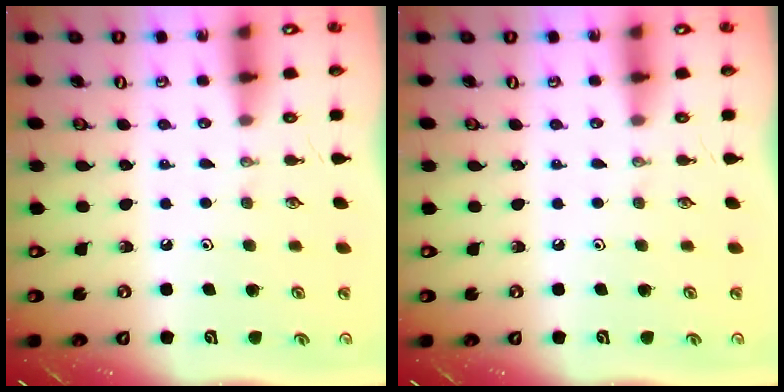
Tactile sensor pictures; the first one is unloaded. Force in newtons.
{"total": 0.0}